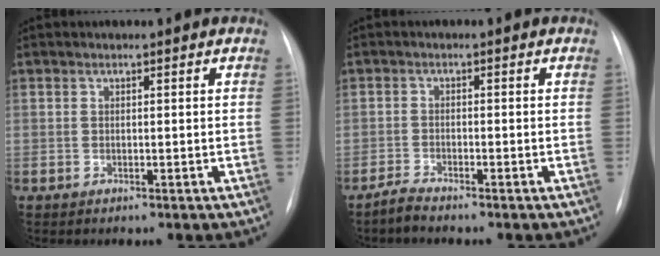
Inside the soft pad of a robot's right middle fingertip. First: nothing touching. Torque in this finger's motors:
{"motor_torque": [-0.20, -0.11, -0.02, 0.02]}